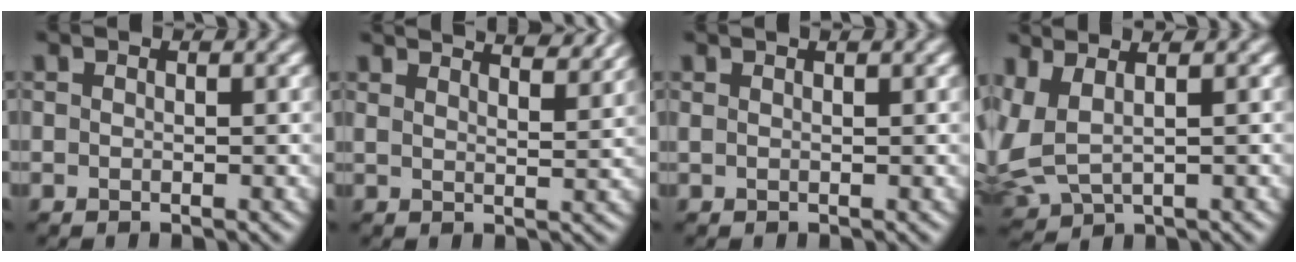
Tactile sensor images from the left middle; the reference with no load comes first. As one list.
[{"total": 7.7, "force": [6.1, 2.5, 4.1], "torque": [-0.024, 0.043, 0.037]}, {"total": 1.5, "force": [1.0, 0.6, 0.9], "torque": [-0.008, 0.009, 0.005]}, {"total": 4.6, "force": [0.8, 2.4, 3.8], "torque": [-0.104, -0.004, 0.026]}]